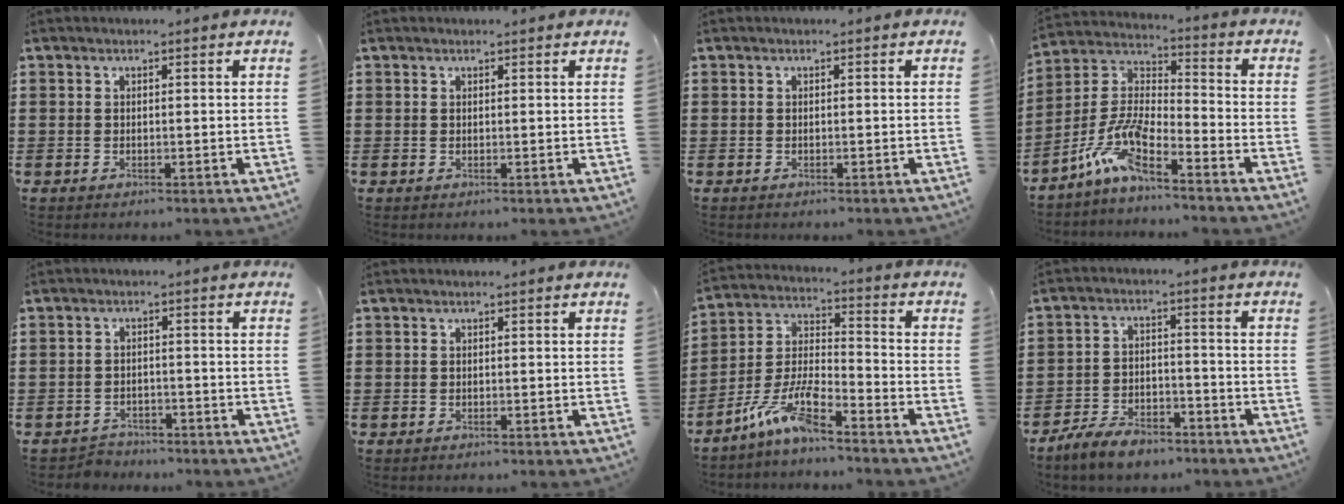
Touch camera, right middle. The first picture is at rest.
{"total": 0.0}
{"total": 0.0}
{"total": 9.1, "force": [-6.7, 2.0, 5.8], "torque": [-0.142, -0.010, -0.139]}
{"total": 2.7, "force": [-2.5, 0.8, -0.4], "torque": [-0.001, -0.001, -0.058]}
{"total": 0.0}
{"total": 8.8, "force": [-7.0, 1.8, 5.0], "torque": [-0.117, 0.001, -0.139]}
{"total": 6.2, "force": [-5.5, 1.8, 2.2], "torque": [-0.053, 0.005, -0.110]}